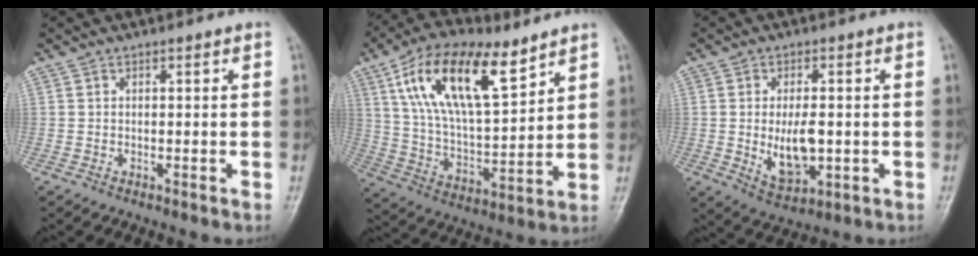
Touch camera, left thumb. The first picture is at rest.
{"total": 20.0, "force": [10.2, 8.4, 15.0], "torque": [-0.245, -0.031, 0.188]}
{"total": 8.7, "force": [-0.9, 4.6, 7.4], "torque": [-0.117, -0.007, -0.004]}